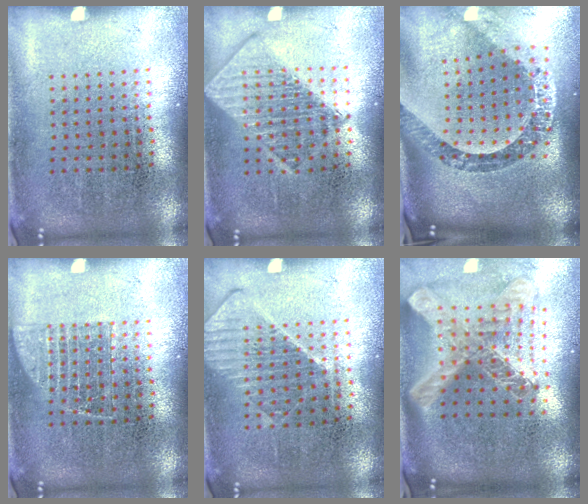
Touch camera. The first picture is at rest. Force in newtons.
{"total": 1.7, "press": 1.7, "slide": 0.3}
{"total": 2.6, "press": 1.9, "slide": 1.7}
{"total": 1.6, "press": 1.5, "slide": 0.3}
{"total": 1.1, "press": 1.0, "slide": 0.5}
{"total": 2.8, "press": 2.0, "slide": 2.0}